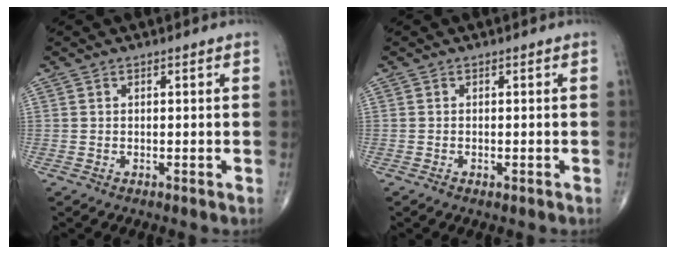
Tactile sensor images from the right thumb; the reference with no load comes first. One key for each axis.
{"total": 0.9, "fx": -0.5, "fy": 0.4, "fz": 0.7, "tx": -0.015, "ty": 0.002, "tz": -0.007}